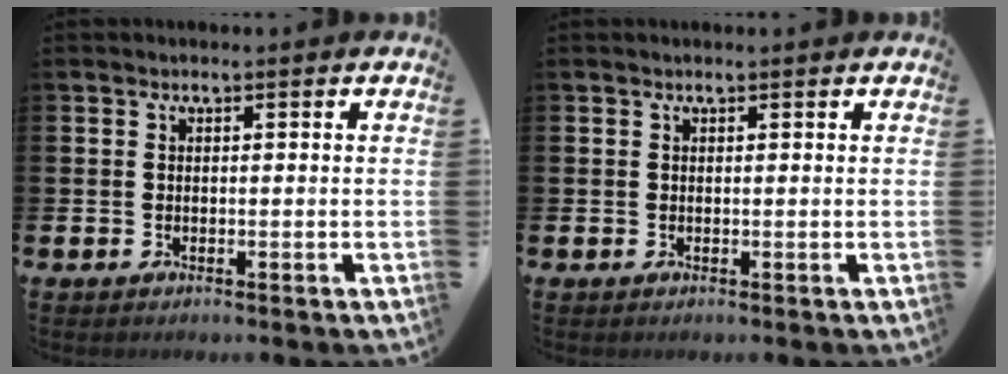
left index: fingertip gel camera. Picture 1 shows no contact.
{"total": 0.0}